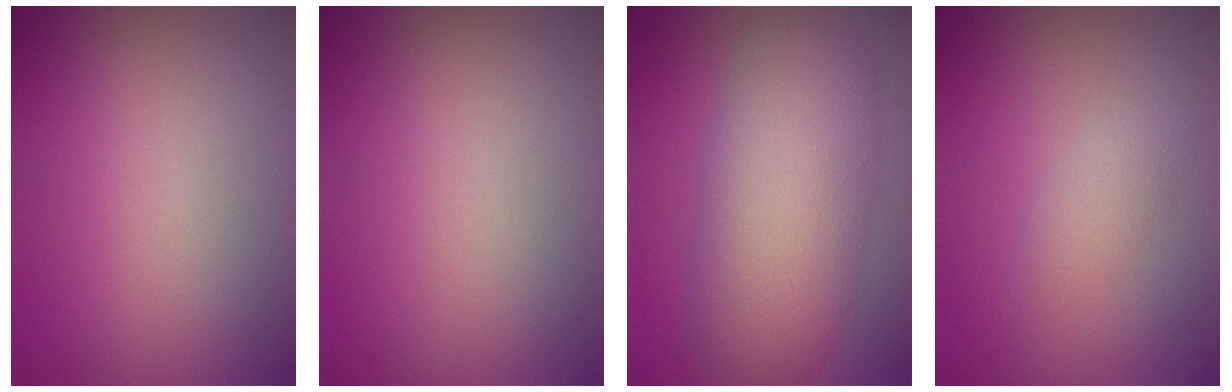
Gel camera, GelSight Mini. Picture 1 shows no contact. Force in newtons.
{"total": 0.0}
{"total": 8.1, "press": 8.1, "slide": 0.3}
{"total": 1.4, "press": 1.4, "slide": 0.1}